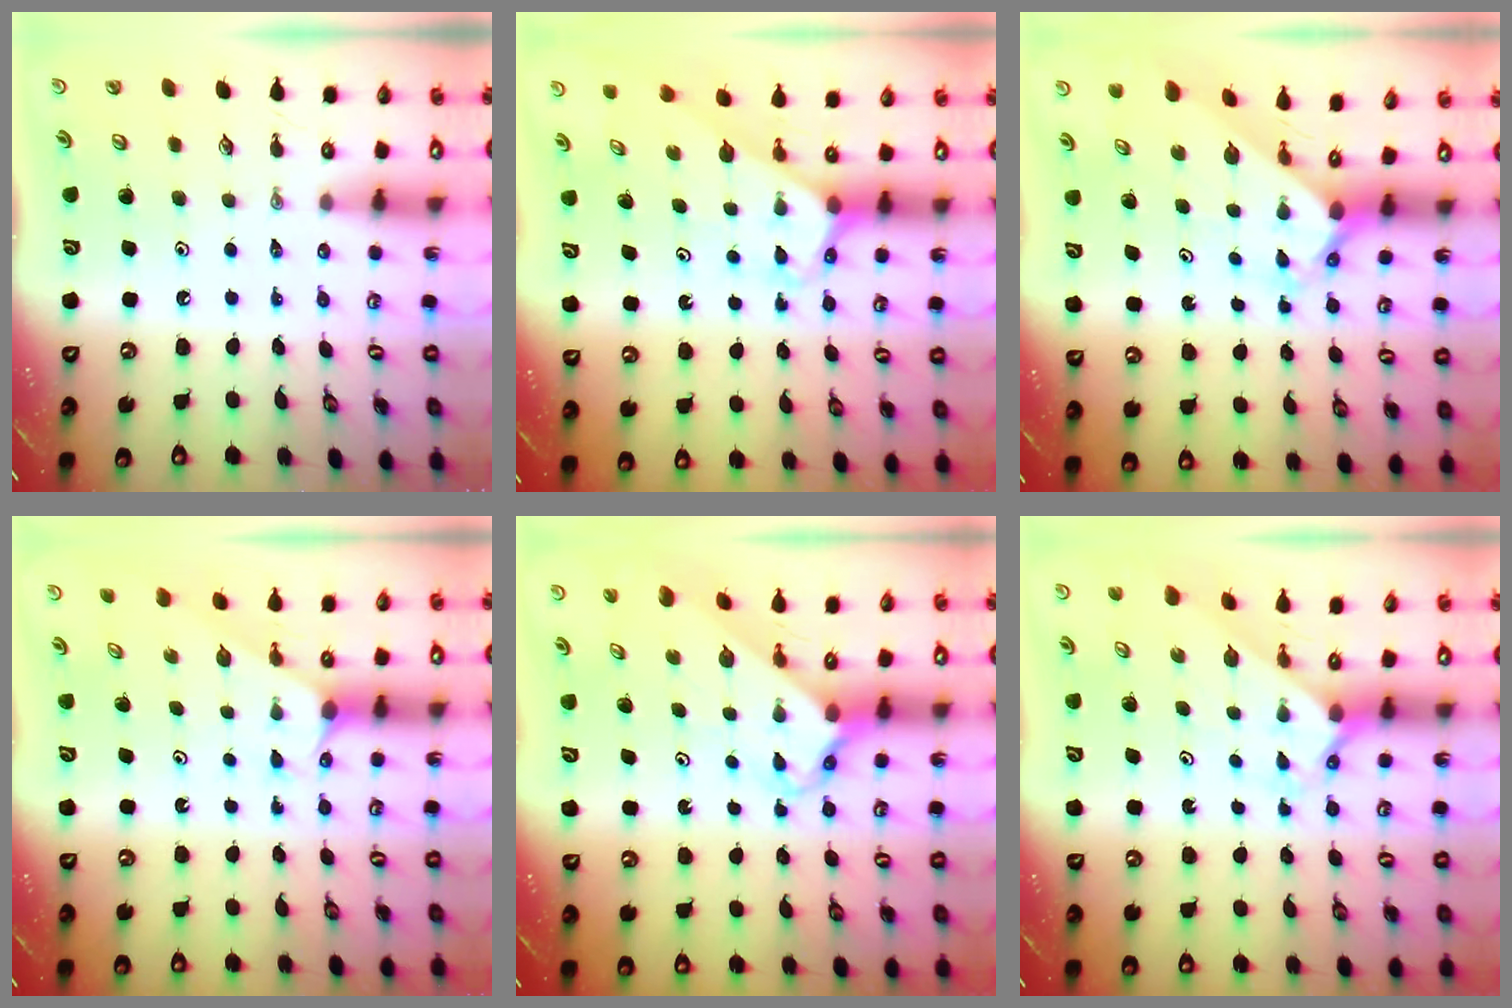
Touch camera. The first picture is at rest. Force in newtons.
{"total": 3.0, "press": 3.0, "slide": 0.2}
{"total": 2.2, "press": 2.2, "slide": 0.2}
{"total": 1.0, "press": 0.9, "slide": 0.2}
{"total": 2.7, "press": 2.7, "slide": 0.3}
{"total": 1.9, "press": 1.9, "slide": 0.2}